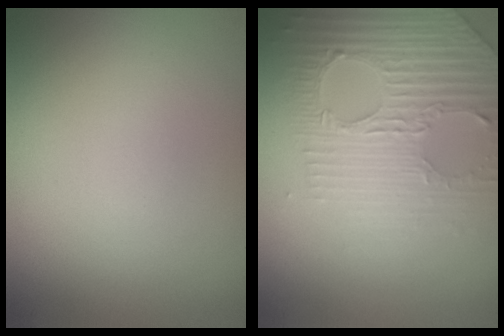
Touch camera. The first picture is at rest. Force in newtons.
{"total": 4.1, "press": 3.9, "slide": 1.1}